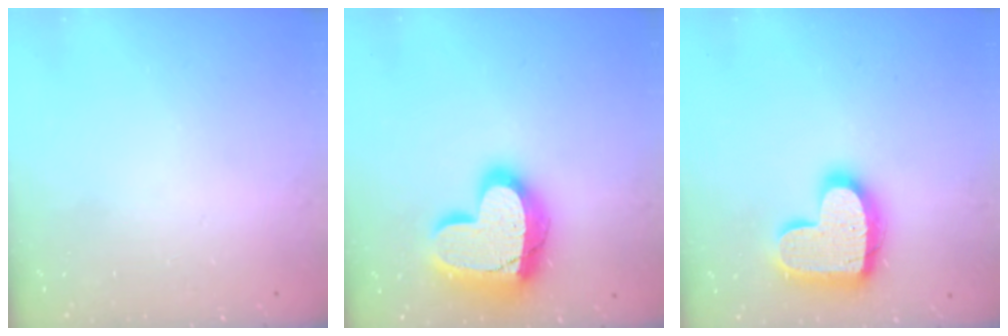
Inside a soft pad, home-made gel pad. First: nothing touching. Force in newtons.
{"total": 21.4, "press": 21.3, "slide": 1.7}
{"total": 19.3, "press": 19.3, "slide": 1.3}